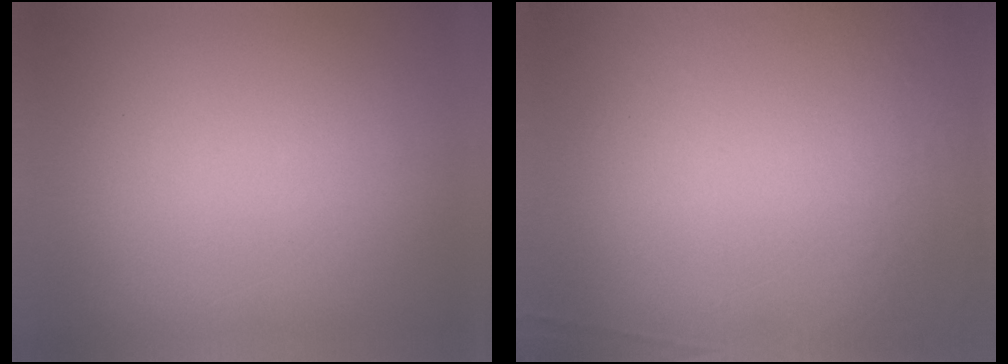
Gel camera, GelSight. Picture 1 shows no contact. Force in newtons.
{"total": 5.5}